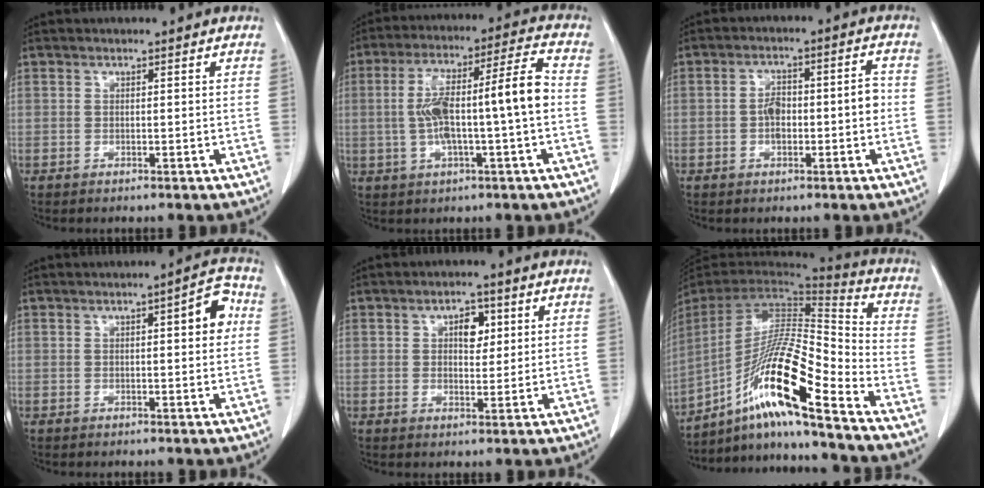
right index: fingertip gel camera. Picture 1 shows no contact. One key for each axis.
{"total": 13.2, "fx": -0.8, "fy": 1.2, "fz": 13.1, "tx": -0.232, "ty": 0.031, "tz": -0.012}
{"total": 5.9, "fx": -1.0, "fy": 2.3, "fz": 5.3, "tx": -0.094, "ty": 0.027, "tz": -0.013}
{"total": 4.8, "fx": 0.9, "fy": 1.2, "fz": 4.6, "tx": -0.057, "ty": 0.013, "tz": 0.007}
{"total": 4.0, "fx": 1.4, "fy": 2.2, "fz": 3.0, "tx": -0.044, "ty": 0.007, "tz": 0.022}
{"total": 18.8, "fx": -12.0, "fy": 0.2, "fz": 14.5, "tx": -0.289, "ty": -0.010, "tz": -0.224}